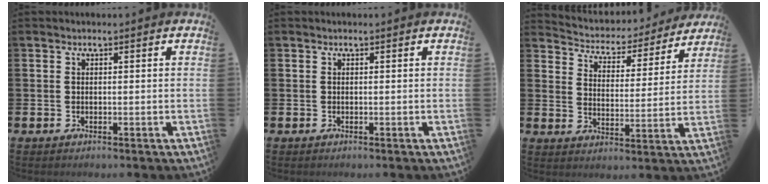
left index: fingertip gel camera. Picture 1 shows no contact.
{"total": 0.0}
{"total": 4.5, "force": [4.3, 1.4, 0.3], "torque": [-0.033, -0.039, 0.067]}